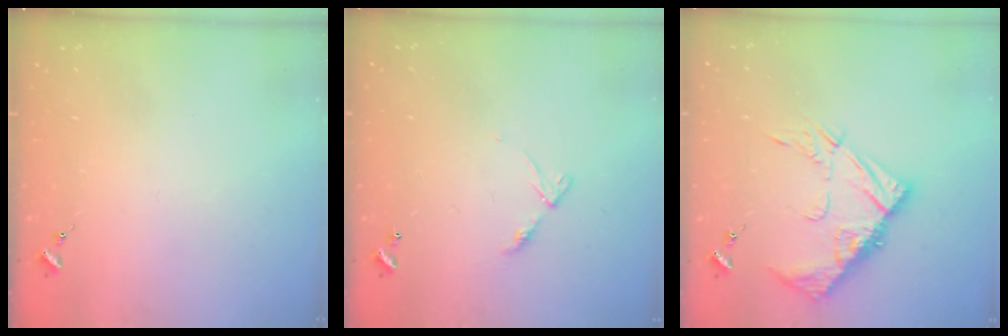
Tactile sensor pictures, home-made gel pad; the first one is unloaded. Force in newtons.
{"total": 6.1, "press": 6.0, "slide": 0.6}
{"total": 13.4, "press": 13.4, "slide": 1.0}